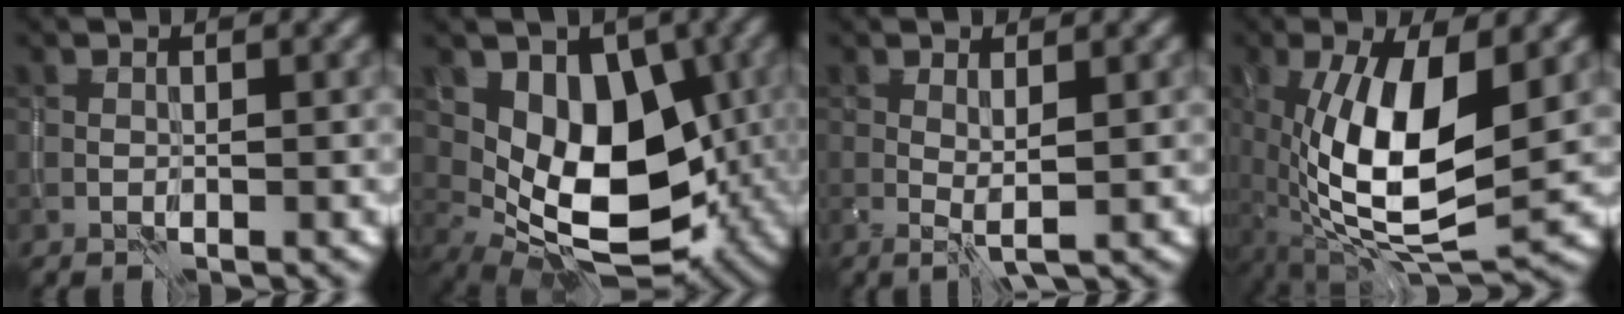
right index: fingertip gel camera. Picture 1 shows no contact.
{"total": 9.8, "force": [0.8, 6.3, 7.5], "torque": [-0.119, -0.020, 0.017]}
{"total": 1.6, "force": [0.4, 0.1, 1.5], "torque": [-0.029, -0.007, 0.007]}
{"total": 11.8, "force": [0.2, 4.7, 10.8], "torque": [-0.201, -0.004, -0.001]}